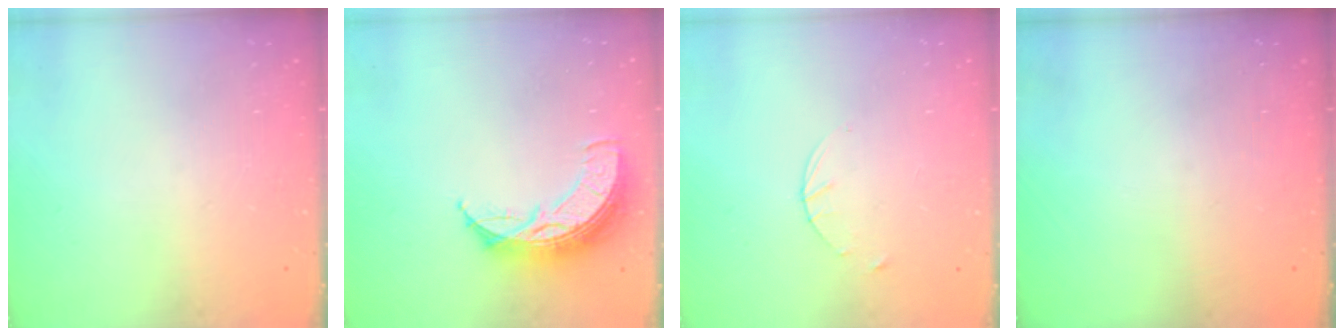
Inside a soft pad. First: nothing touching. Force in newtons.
{"total": 10.9, "press": 10.9, "slide": 0.7}
{"total": 1.6, "press": 1.6, "slide": 0.2}
{"total": 0.0}